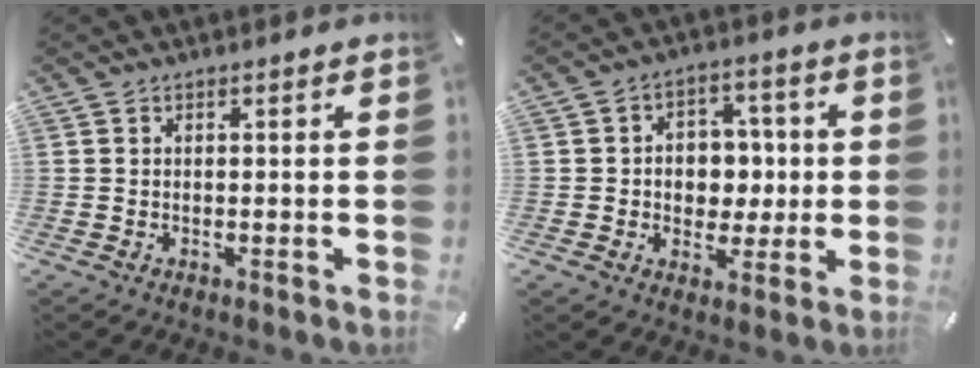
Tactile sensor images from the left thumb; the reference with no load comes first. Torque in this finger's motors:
{"motor_torque": [1.40, 1.39, 0.59, -0.25, 0.07]}